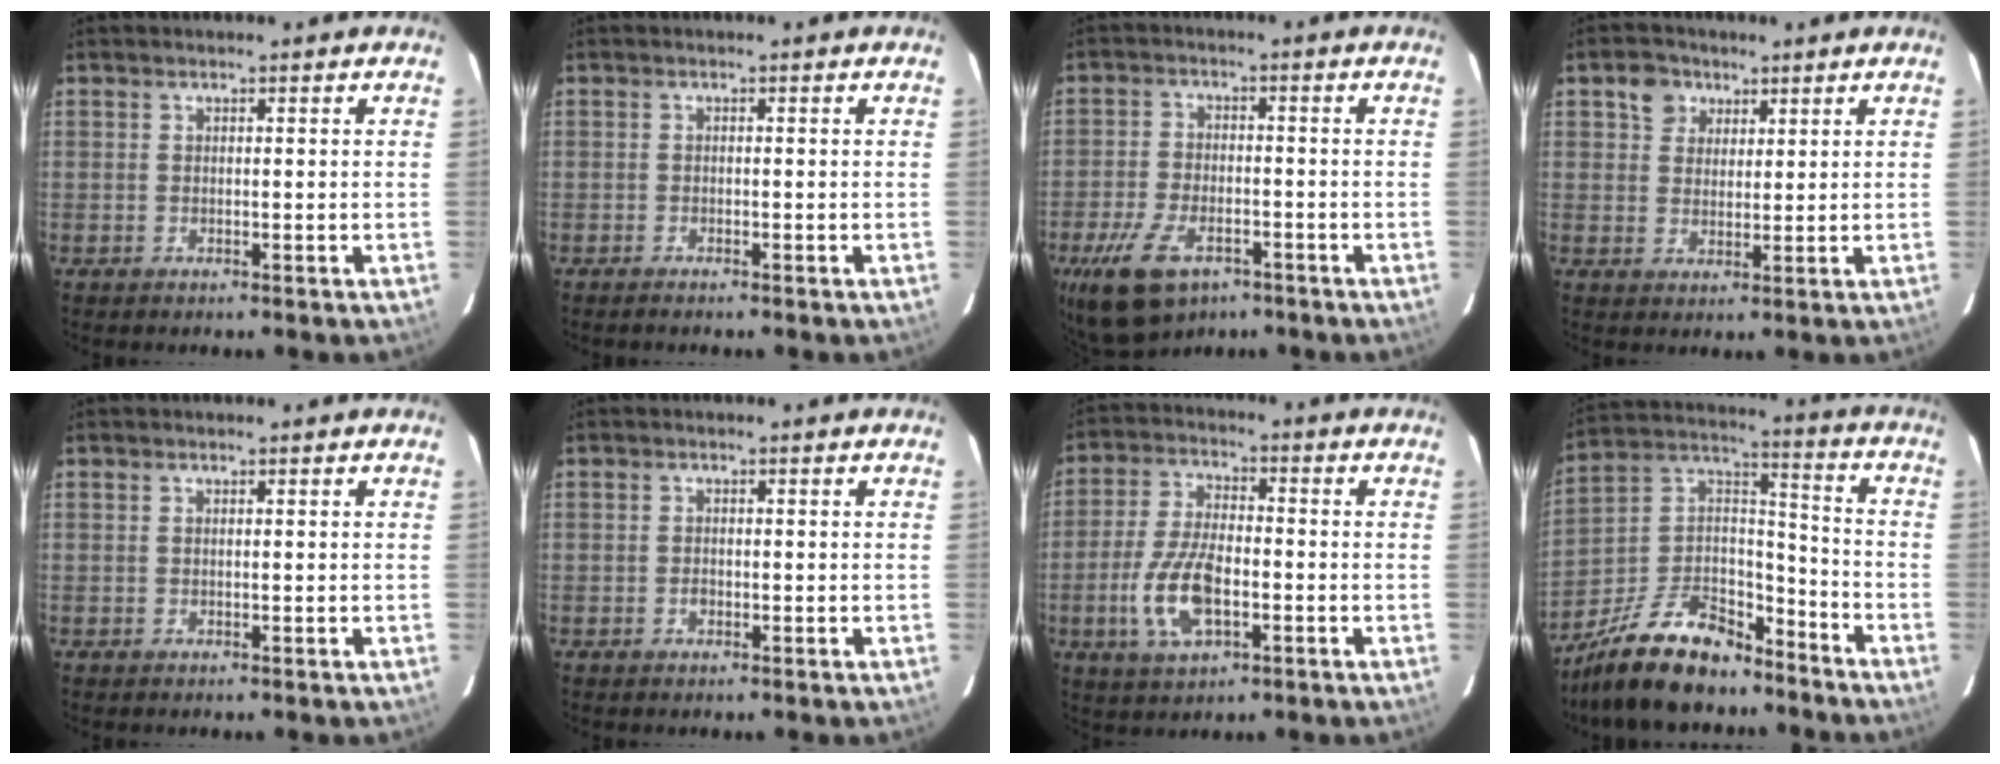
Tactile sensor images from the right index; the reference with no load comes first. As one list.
[{"total": 1.0, "force": [-0.9, 0.1, 0.3], "torque": [-0.011, -0.003, -0.017]}, {"total": 12.3, "force": [-7.3, 6.4, 7.6], "torque": [-0.176, -0.023, -0.128]}, {"total": 4.7, "force": [2.4, 3.8, 1.1], "torque": [-0.010, 0.016, 0.043]}, {"total": 0.0}, {"total": 1.2, "force": [-0.5, 0.9, 0.6], "torque": [-0.009, 0.003, -0.007]}, {"total": 11.5, "force": [-3.4, 5.2, 9.6], "torque": [-0.204, -0.002, -0.061]}, {"total": 19.0, "force": [-14.0, 8.6, 9.6], "torque": [-0.207, 0.031, -0.234]}]